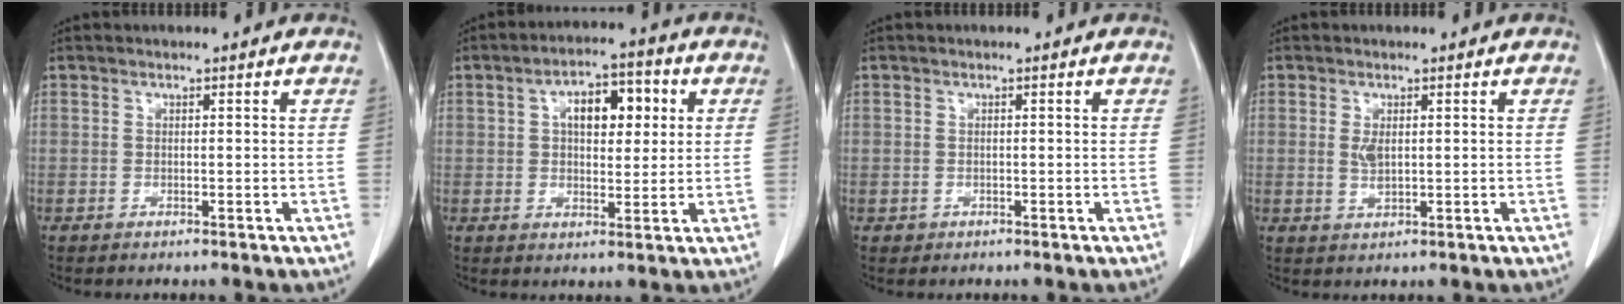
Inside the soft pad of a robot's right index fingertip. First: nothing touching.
{"total": 8.3, "force": [2.1, 3.9, 7.0], "torque": [-0.109, 0.022, 0.032]}
{"total": 0.9, "force": [-0.2, 0.9, -0.1], "torque": [0.004, 0.006, -0.003]}
{"total": 2.2, "force": [0.4, 0.8, 2.0], "torque": [-0.040, -0.005, 0.012]}